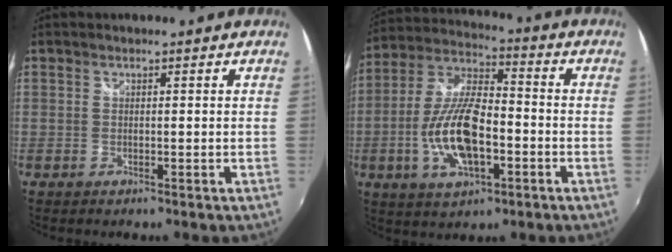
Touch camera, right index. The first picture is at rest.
{"total": 14.9, "force": [-4.2, 6.1, 12.9], "torque": [-0.269, -0.002, -0.076]}